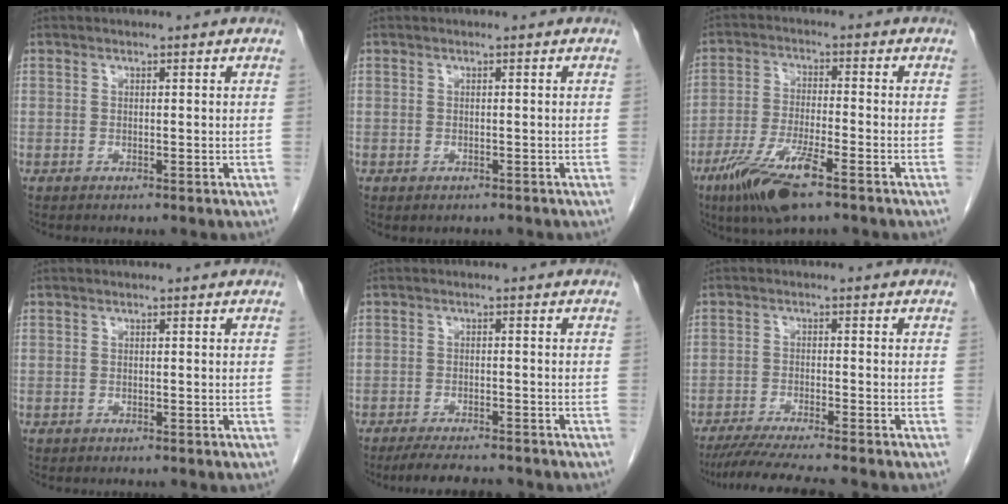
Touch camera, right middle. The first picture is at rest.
{"total": 0.9, "force": [-0.6, 0.6, 0.4], "torque": [-0.010, -0.002, -0.005]}
{"total": 10.3, "force": [-6.4, 1.4, 8.0], "torque": [-0.163, -0.022, -0.113]}
{"total": 0.0}
{"total": 7.0, "force": [-6.2, 1.1, 3.0], "torque": [-0.046, -0.014, -0.094]}
{"total": 9.4, "force": [-8.1, -0.9, 4.7], "torque": [-0.064, -0.027, -0.129]}